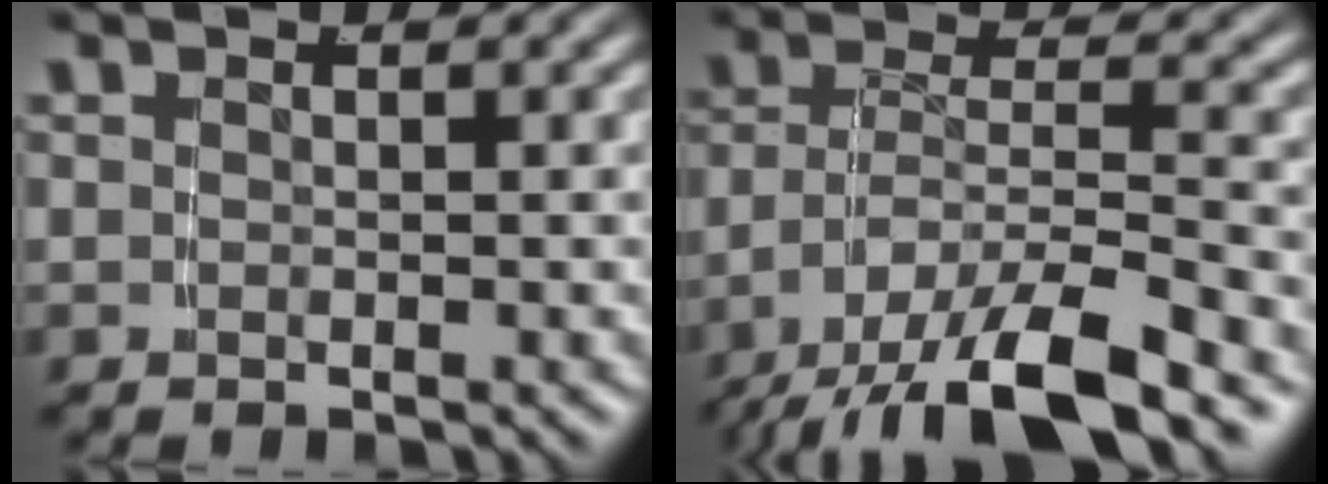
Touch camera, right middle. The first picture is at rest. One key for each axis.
{"total": 7.7, "fx": -4.3, "fy": 2.9, "fz": 5.7, "tx": -0.107, "ty": -0.027, "tz": -0.055}